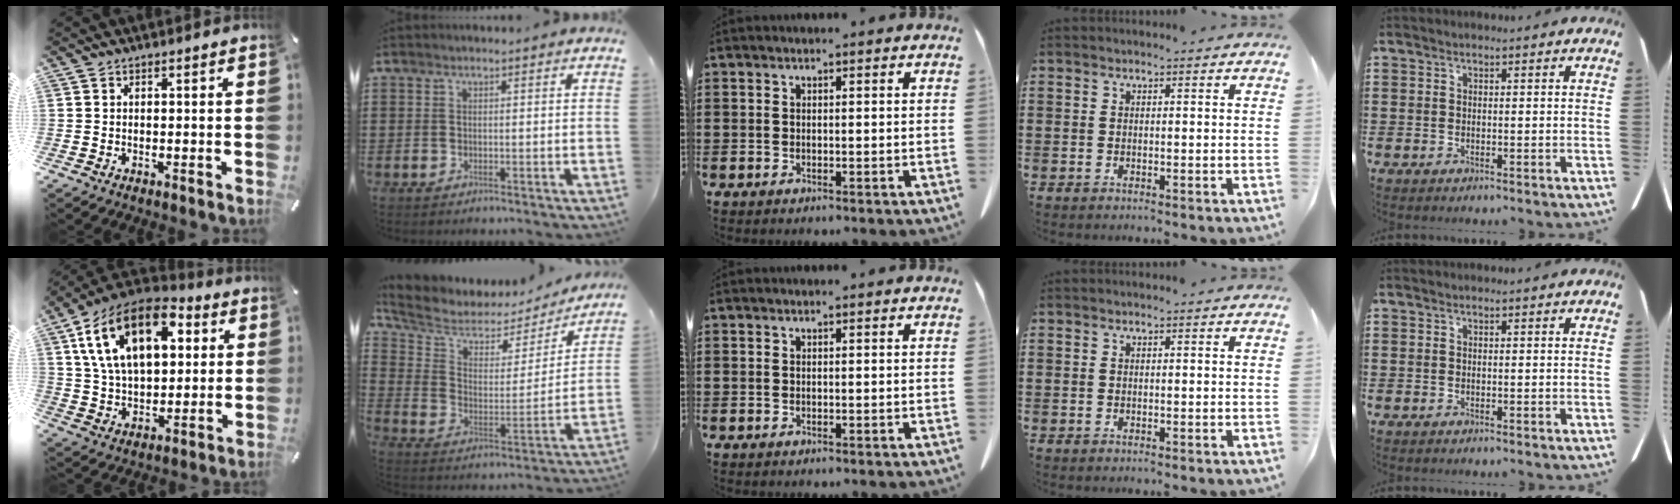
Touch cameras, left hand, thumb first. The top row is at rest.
{"thumb": {"total": 20.5, "force": [8.1, 12.5, 14.1], "torque": [-0.273, -0.014, 0.137]}, "index": {"total": 5.4, "force": [4.3, 2.9, 1.7], "torque": [-0.066, -0.031, 0.069]}}